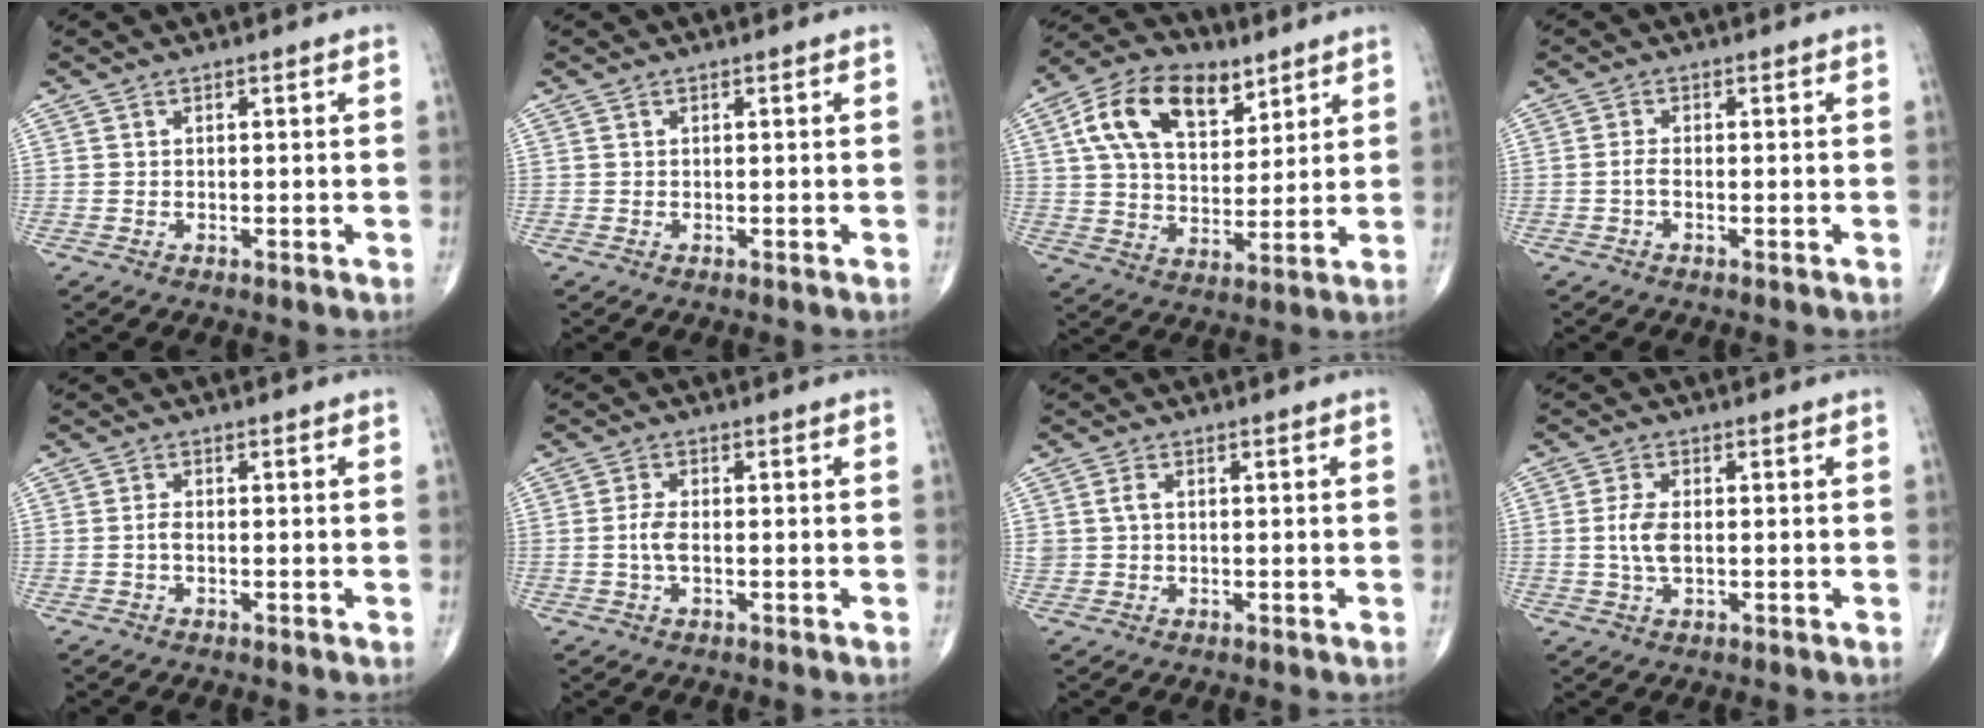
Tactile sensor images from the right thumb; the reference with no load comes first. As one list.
[{"total": 0.0}, {"total": 16.6, "force": [7.6, 9.8, 11.1], "torque": [-0.167, -0.011, 0.136]}, {"total": 1.6, "force": [-0.5, 0.5, 1.4], "torque": [-0.031, 0.002, -0.013]}, {"total": 1.2, "force": [-0.4, 0.5, 1.1], "torque": [-0.018, 0.001, -0.009]}, {"total": 3.0, "force": [-0.5, 1.3, 2.6], "torque": [-0.059, 0.006, -0.012]}, {"total": 2.1, "force": [0.3, 1.5, 1.5], "torque": [-0.033, 0.003, 0.006]}, {"total": 4.5, "force": [-0.2, 2.1, 3.9], "torque": [-0.088, 0.001, -0.006]}]